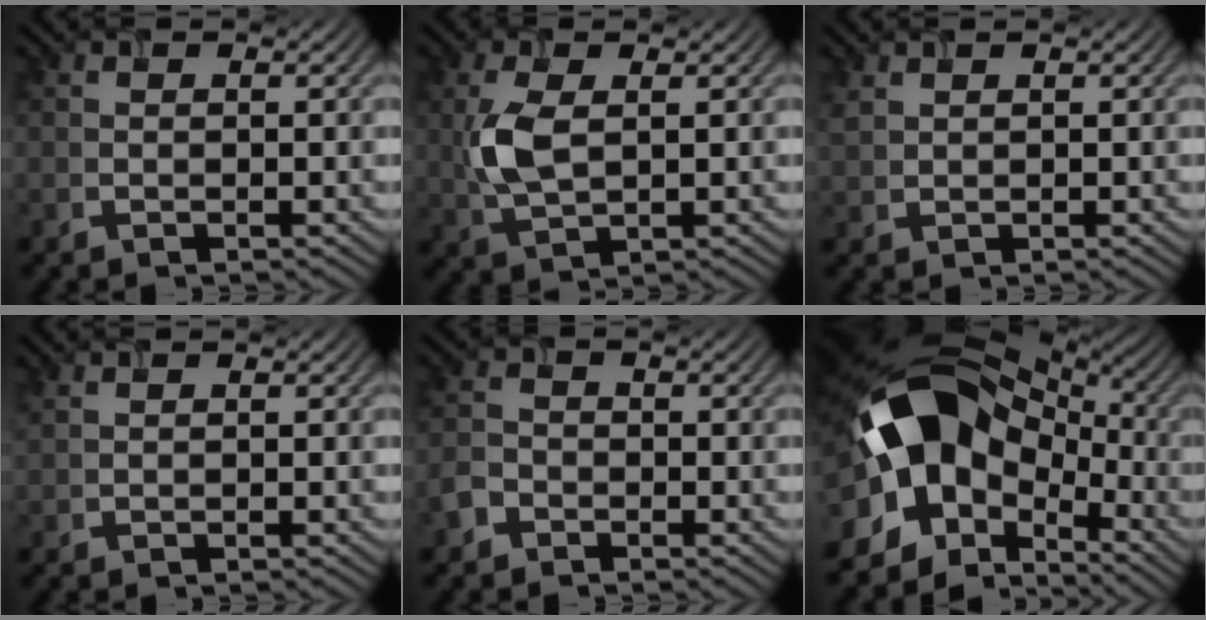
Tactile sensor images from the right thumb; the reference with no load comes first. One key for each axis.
{"total": 5.9, "fx": 0.8, "fy": 3.0, "fz": 5.0, "tx": -0.130, "ty": 0.000, "tz": 0.019}
{"total": 1.3, "fx": 1.0, "fy": 0.7, "fz": 0.5, "tx": -0.018, "ty": 0.003, "tz": 0.026}
{"total": 0.7, "fx": 0.6, "fy": 0.1, "fz": 0.2, "tx": -0.012, "ty": 0.005, "tz": 0.015}
{"total": 2.4, "fx": -1.5, "fy": 1.7, "fz": 0.7, "tx": -0.018, "ty": 0.002, "tz": -0.043}
{"total": 19.2, "fx": -2.3, "fy": 12.9, "fz": 14.0, "tx": -0.244, "ty": -0.008, "tz": -0.039}